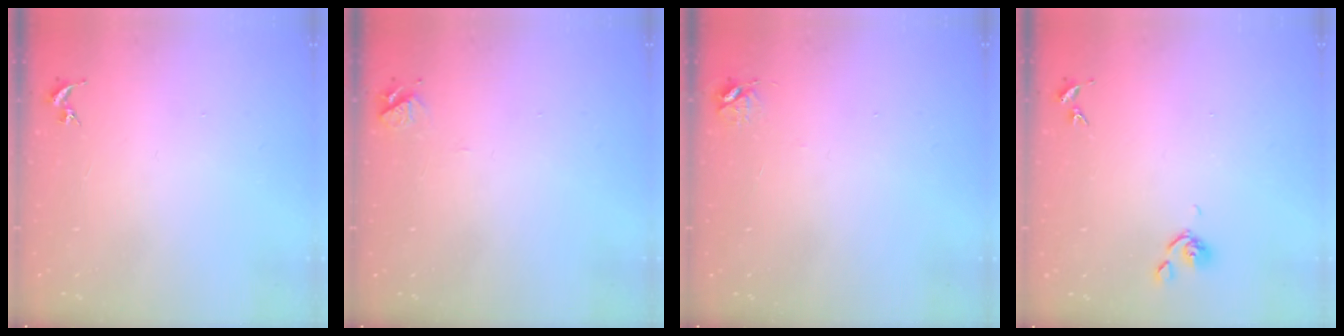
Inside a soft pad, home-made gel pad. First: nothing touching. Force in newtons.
{"total": 4.9, "press": 4.9, "slide": 0.5}
{"total": 4.7, "press": 4.7, "slide": 0.6}
{"total": 6.0, "press": 5.9, "slide": 0.8}